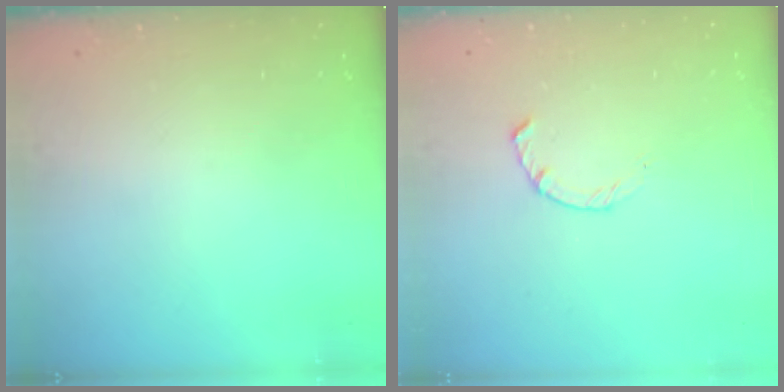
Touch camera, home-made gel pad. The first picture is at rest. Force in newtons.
{"total": 2.3, "press": 2.2, "slide": 0.4}